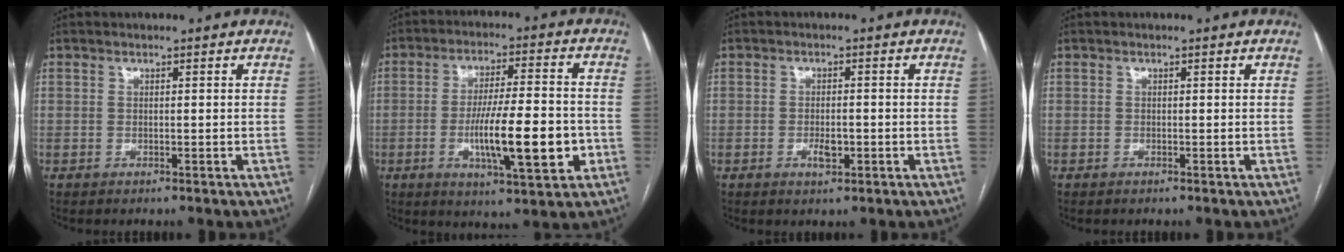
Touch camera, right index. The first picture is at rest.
{"total": 13.3, "force": [-3.3, 2.2, 12.7], "torque": [-0.213, -0.003, -0.050]}
{"total": 2.8, "force": [-1.0, 1.1, 2.4], "torque": [-0.042, 0.001, -0.012]}
{"total": 0.0}